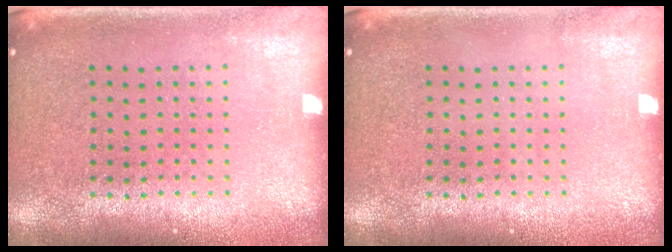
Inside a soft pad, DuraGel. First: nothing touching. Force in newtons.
{"total": 0.0}